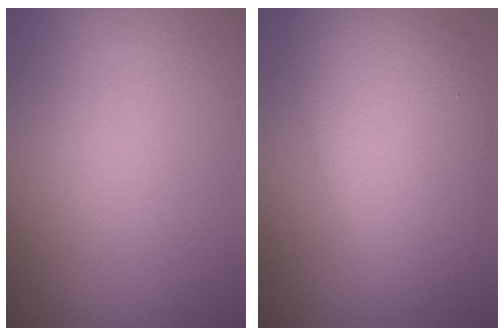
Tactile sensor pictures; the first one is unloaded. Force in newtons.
{"total": 6.7, "press": 6.7, "slide": 0.1}